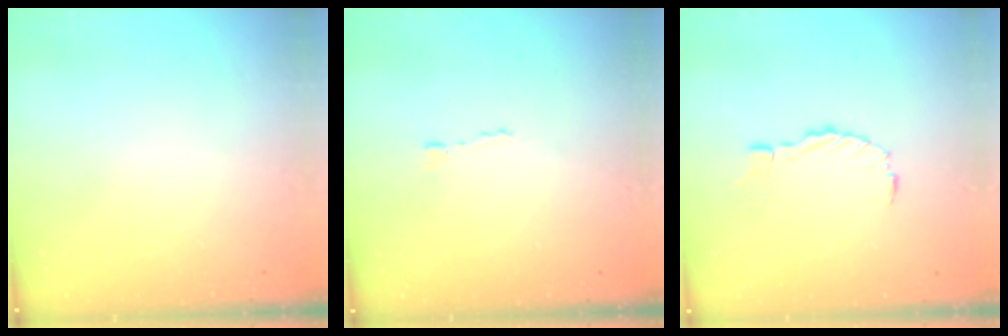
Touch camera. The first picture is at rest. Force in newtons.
{"total": 1.2, "press": 1.2, "slide": 0.0}
{"total": 0.0}